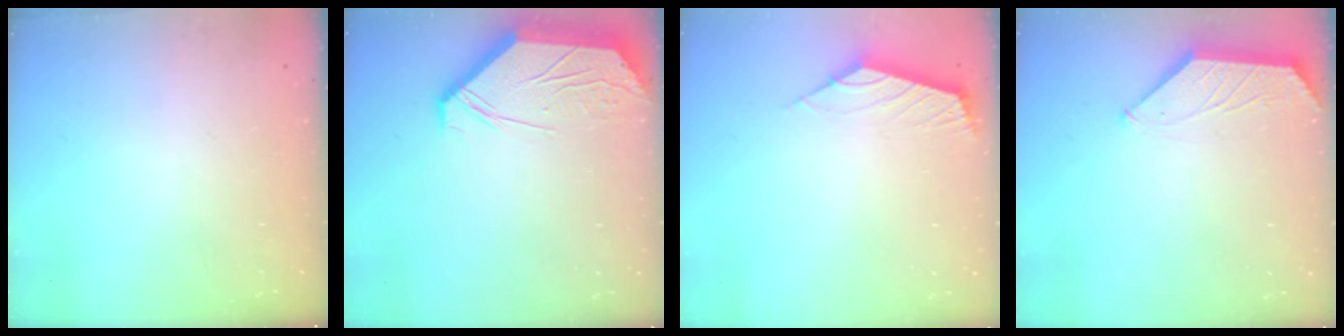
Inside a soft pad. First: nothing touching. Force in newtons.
{"total": 4.2, "press": 4.2, "slide": 0.3}
{"total": 2.4, "press": 2.3, "slide": 0.6}
{"total": 1.1, "press": 1.0, "slide": 0.4}